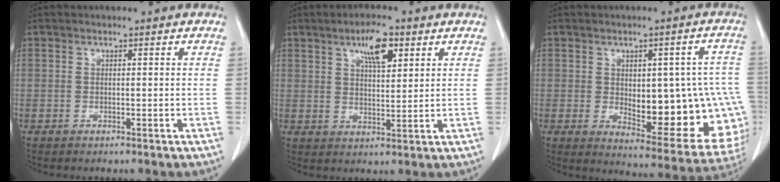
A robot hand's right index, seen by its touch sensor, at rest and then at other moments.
{"total": 6.3, "force": [3.4, 2.0, 5.0], "torque": [-0.087, 0.002, 0.056]}
{"total": 19.8, "force": [-2.0, 7.8, 18.0], "torque": [-0.162, 0.019, 0.004]}